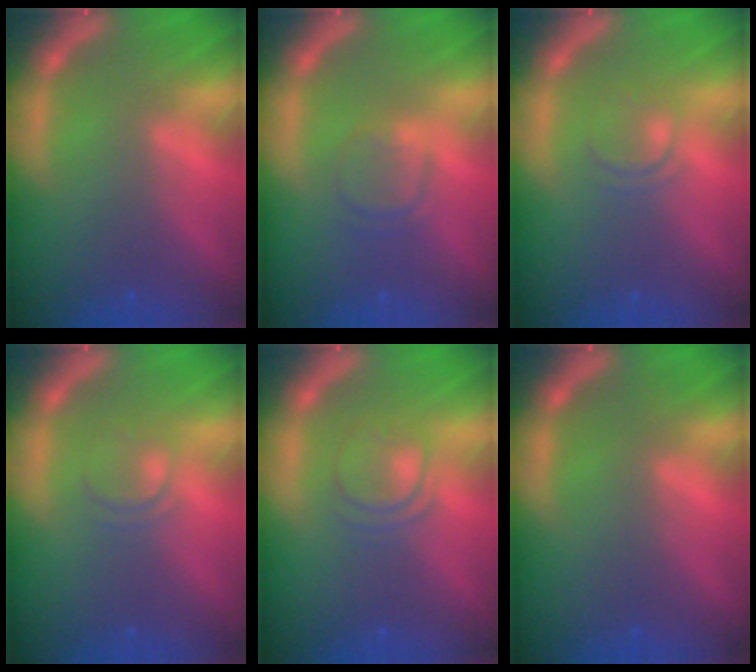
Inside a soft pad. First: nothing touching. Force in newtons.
{"total": 2.4}
{"total": 2.0}
{"total": 2.0}
{"total": 3.0}
{"total": 0.0}